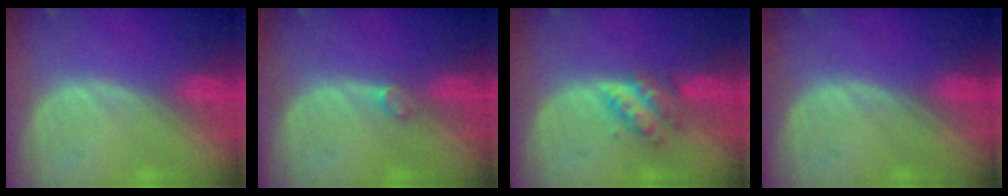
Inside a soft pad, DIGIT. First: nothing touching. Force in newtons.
{"total": 1.2, "press": 1.1, "slide": 0.2}
{"total": 4.7, "press": 4.6, "slide": 1.2}
{"total": 0.0}